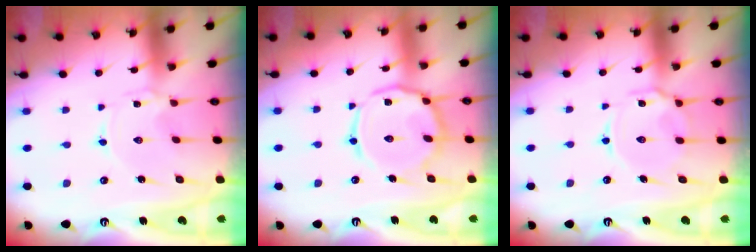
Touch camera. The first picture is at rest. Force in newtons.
{"total": 14.1, "press": 14.1, "slide": 1.0}
{"total": 8.0, "press": 7.9, "slide": 0.6}